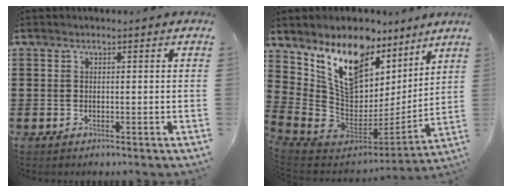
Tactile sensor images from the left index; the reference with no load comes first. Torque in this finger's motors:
{"motor_torque": [2.14, 0.00, 1.05, 0.21]}